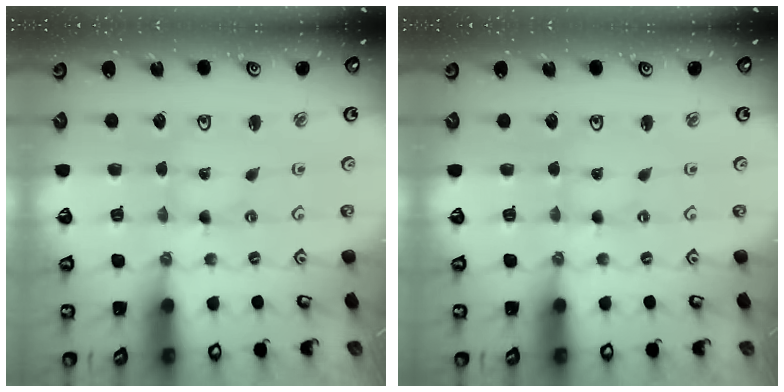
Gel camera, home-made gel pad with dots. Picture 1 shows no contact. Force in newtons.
{"total": 0.0}